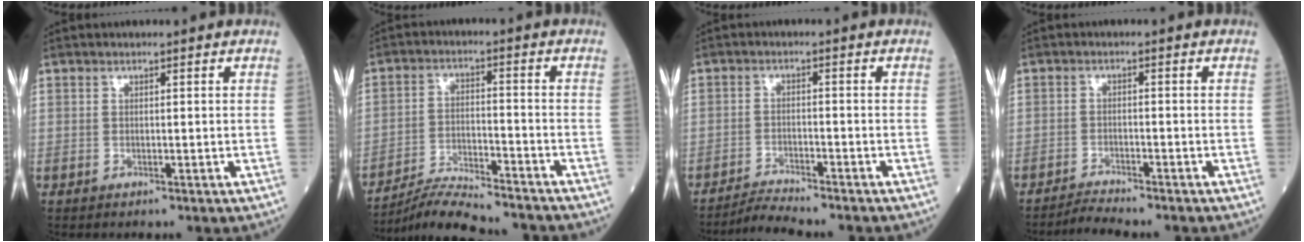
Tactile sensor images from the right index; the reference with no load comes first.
{"total": 12.1, "force": [-11.5, 0.5, 3.6], "torque": [-0.057, -0.001, -0.188]}
{"total": 4.6, "force": [-4.4, -0.5, 1.1], "torque": [-0.022, -0.016, -0.074]}
{"total": 3.4, "force": [-3.3, -0.6, 0.6], "torque": [-0.015, -0.013, -0.055]}